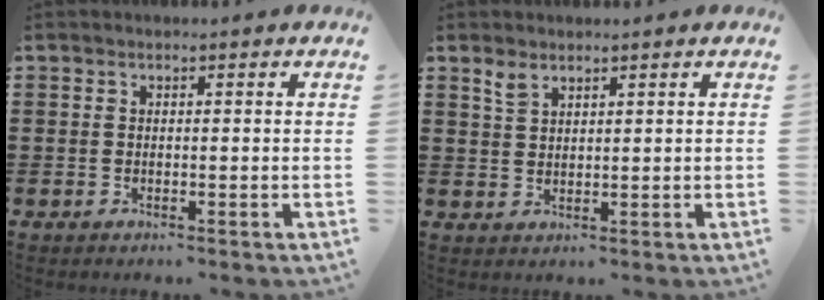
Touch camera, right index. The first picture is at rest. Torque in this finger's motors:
{"motor_torque": [0.03, -0.02, 0.01, 0.03]}